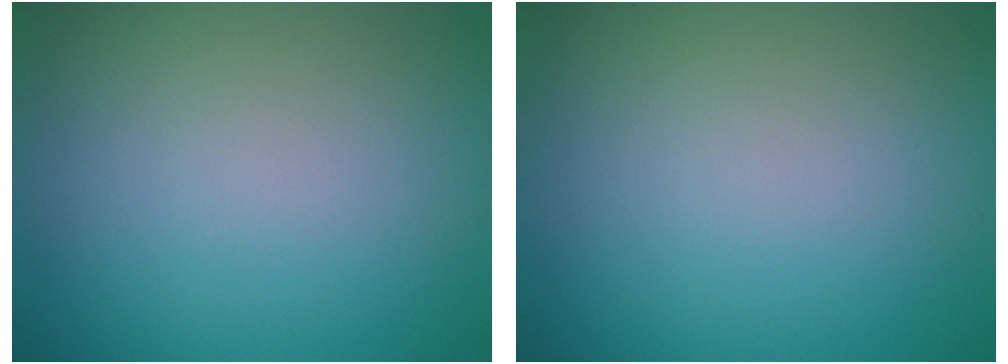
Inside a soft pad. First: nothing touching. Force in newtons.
{"total": 0.0}